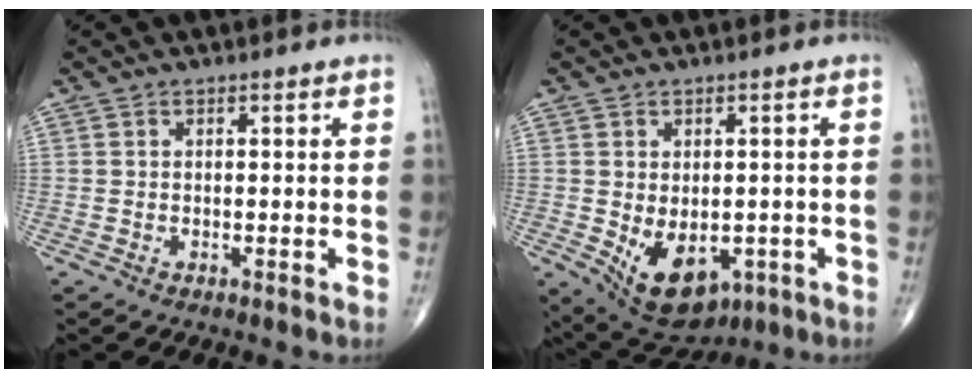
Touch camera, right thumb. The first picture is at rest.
{"total": 11.2, "force": [-2.9, 7.2, 8.0], "torque": [-0.104, -0.006, -0.022]}